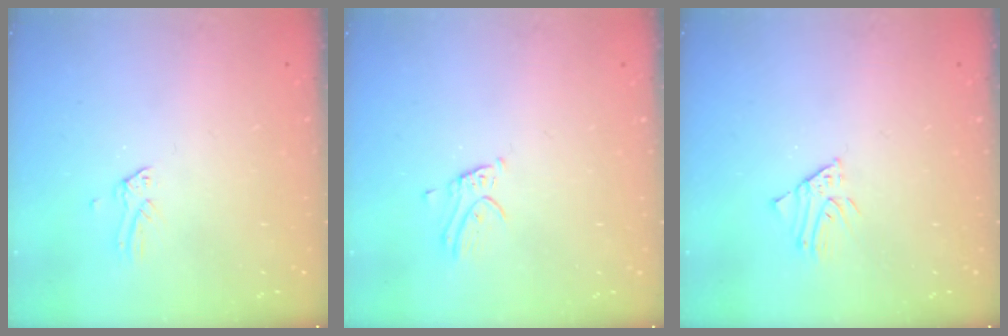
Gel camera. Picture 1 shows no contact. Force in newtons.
{"total": 2.9, "press": 2.9, "slide": 0.2}
{"total": 1.9, "press": 1.9, "slide": 0.1}